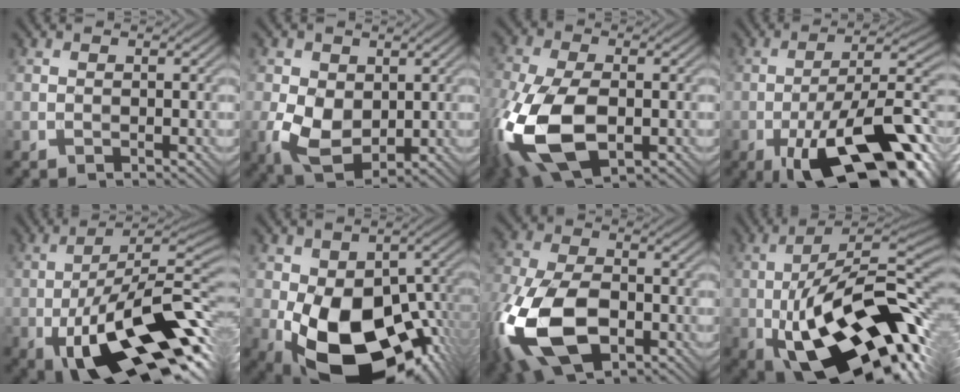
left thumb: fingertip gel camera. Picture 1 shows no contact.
{"total": 7.6, "force": [0.1, 5.4, 5.3], "torque": [-0.124, -0.011, 0.003]}
{"total": 16.2, "force": [-4.4, 9.2, 12.6], "torque": [-0.312, -0.044, -0.070]}
{"total": 18.8, "force": [-8.8, 7.0, 15.1], "torque": [-0.226, -0.003, -0.146]}
{"total": 19.4, "force": [-6.4, 7.8, 16.5], "torque": [-0.266, -0.003, -0.110]}
{"total": 18.5, "force": [-5.6, 11.6, 13.3], "torque": [-0.197, -0.036, -0.073]}
{"total": 16.7, "force": [-6.2, 9.6, 12.1], "torque": [-0.307, -0.045, -0.119]}
{"total": 20.3, "force": [-4.7, 8.8, 17.7], "torque": [-0.297, 0.004, -0.078]}